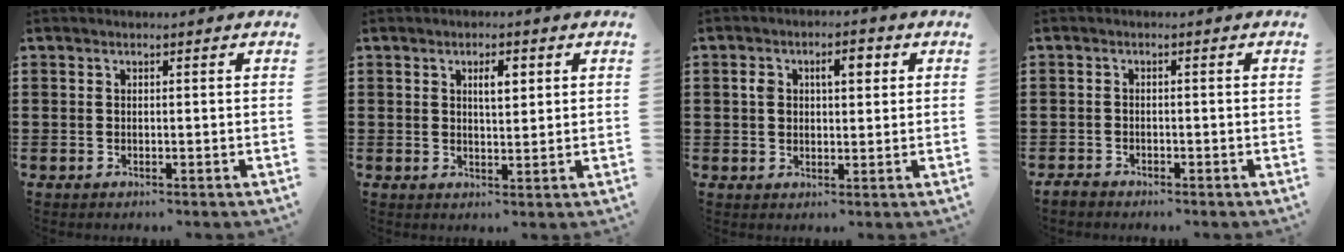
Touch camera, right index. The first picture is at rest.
{"total": 3.3, "force": [1.1, 1.2, 2.9], "torque": [-0.035, -0.002, 0.011]}
{"total": 4.1, "force": [1.1, 2.2, 3.2], "torque": [-0.053, 0.009, 0.013]}
{"total": 1.4, "force": [-1.2, 0.6, 0.1], "torque": [-0.006, 0.002, -0.026]}